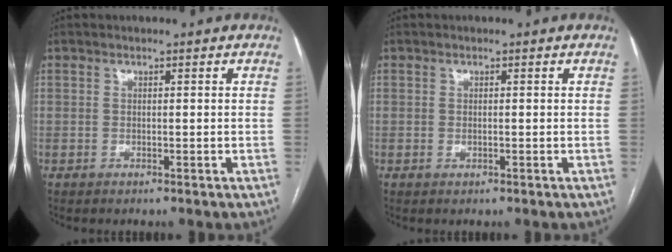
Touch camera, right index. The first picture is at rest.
{"total": 0.6, "force": [-0.1, 0.3, 0.6], "torque": [-0.012, -0.002, 0.000]}